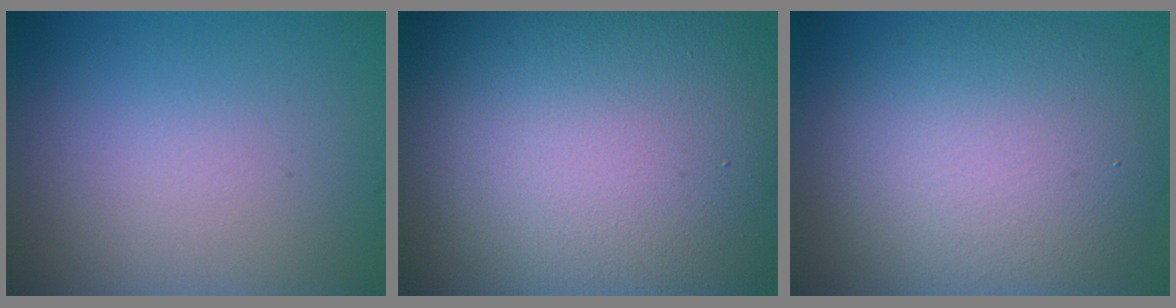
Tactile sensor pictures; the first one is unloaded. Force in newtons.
{"total": 21.7, "press": 21.7, "slide": 0.8}
{"total": 10.1, "press": 10.1, "slide": 0.6}